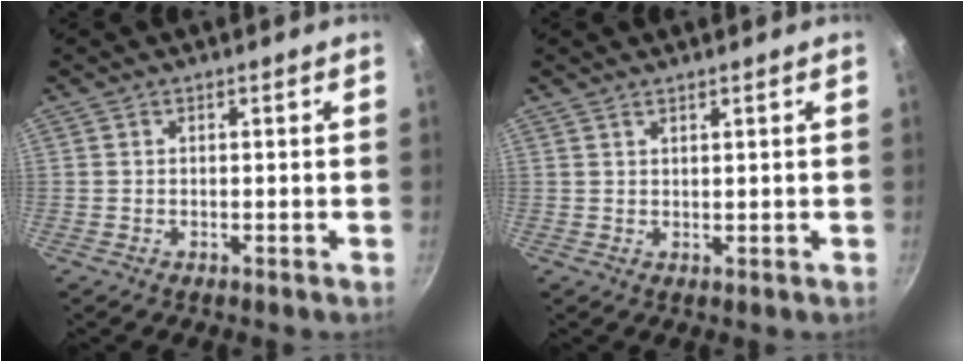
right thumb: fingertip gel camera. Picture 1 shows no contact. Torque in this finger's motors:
{"motor_torque": [0.24, 0.00, -0.45, 0.37, -0.04]}